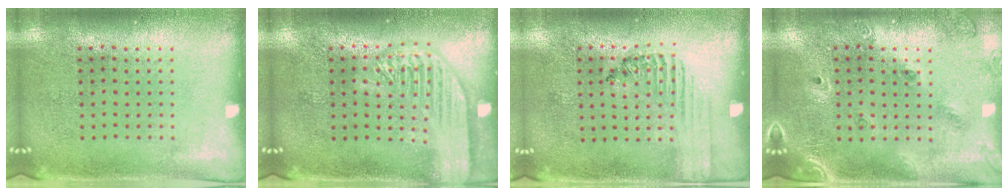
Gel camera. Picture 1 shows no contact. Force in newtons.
{"total": 3.0, "press": 3.0, "slide": 0.3}
{"total": 1.4, "press": 1.1, "slide": 0.9}
{"total": 1.6, "press": 1.4, "slide": 0.9}